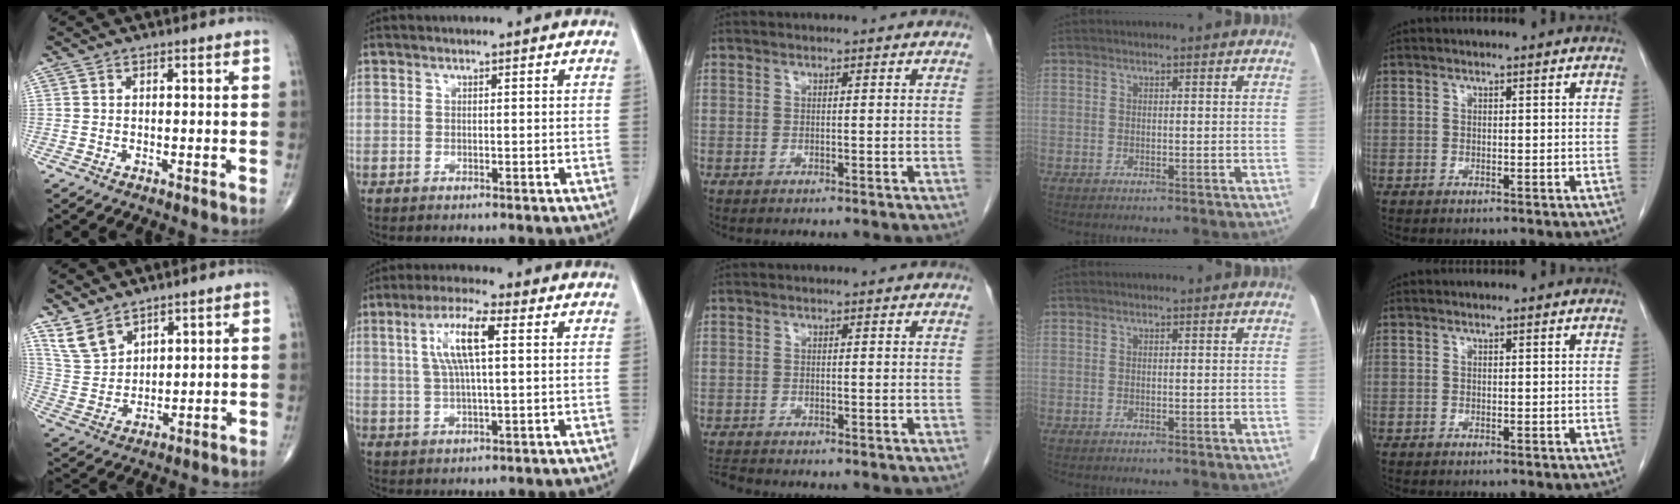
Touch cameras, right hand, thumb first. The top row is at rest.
{"thumb": {"total": 7.1, "force": [5.5, 3.5, 2.9], "torque": [-0.049, -0.026, 0.126]}, "index": {"total": 8.2, "force": [2.2, 1.2, 7.8], "torque": [-0.156, 0.012, 0.042]}, "middle": {"total": 1.5, "force": [-1.5, -0.3, 0.0], "torque": [-0.008, -0.011, -0.027]}}